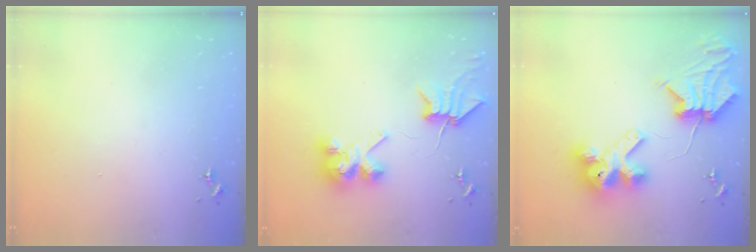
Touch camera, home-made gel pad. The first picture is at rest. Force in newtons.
{"total": 8.7, "press": 8.6, "slide": 1.2}
{"total": 12.4, "press": 12.3, "slide": 1.6}